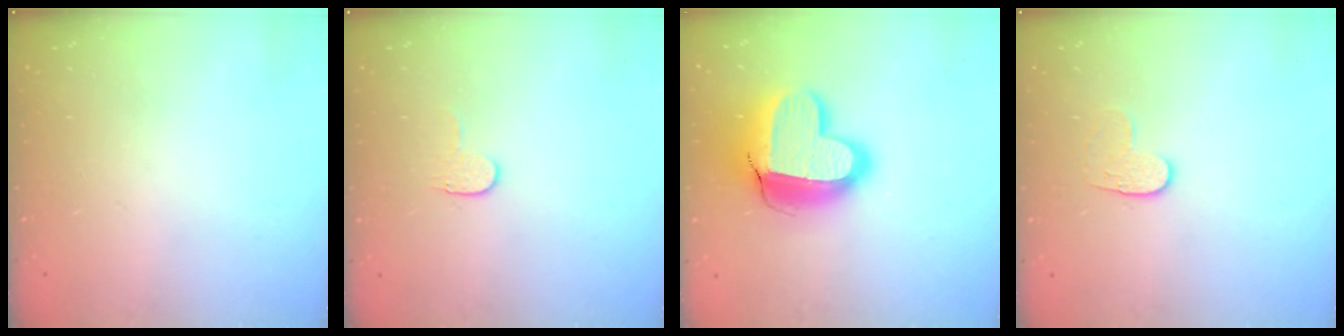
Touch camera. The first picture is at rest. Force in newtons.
{"total": 3.6, "press": 3.6, "slide": 0.3}
{"total": 18.3, "press": 18.3, "slide": 1.4}
{"total": 5.8, "press": 5.8, "slide": 0.6}